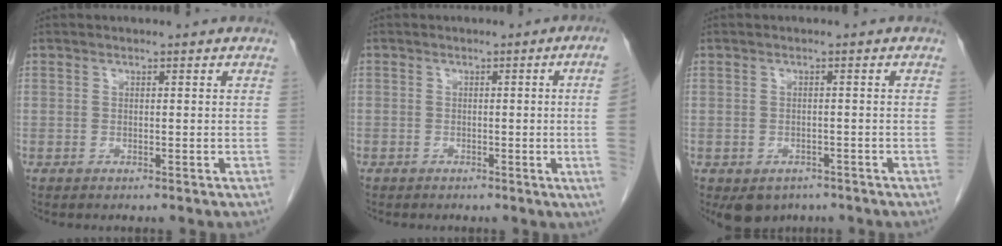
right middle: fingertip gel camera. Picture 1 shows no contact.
{"total": 5.7, "force": [-0.5, -1.9, 5.3], "torque": [-0.044, -0.008, -0.007]}
{"total": 4.7, "force": [-3.2, 3.2, 1.3], "torque": [-0.013, 0.002, -0.040]}